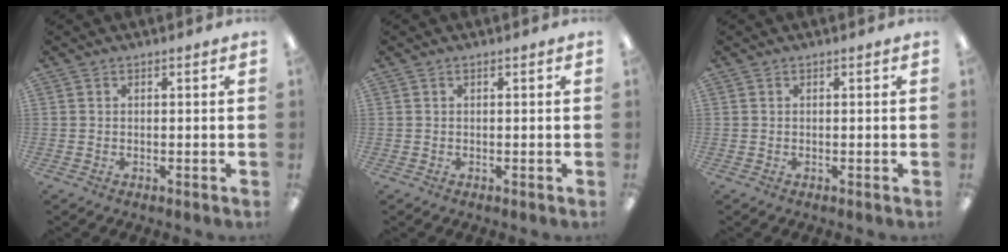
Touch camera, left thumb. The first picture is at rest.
{"total": 0.0}
{"total": 0.0}